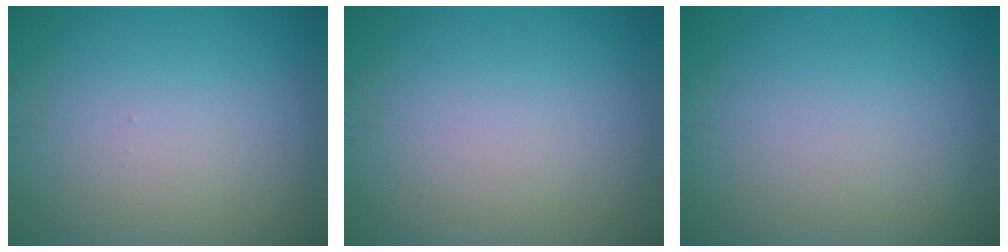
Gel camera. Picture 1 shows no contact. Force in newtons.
{"total": 0.0}
{"total": 0.0}